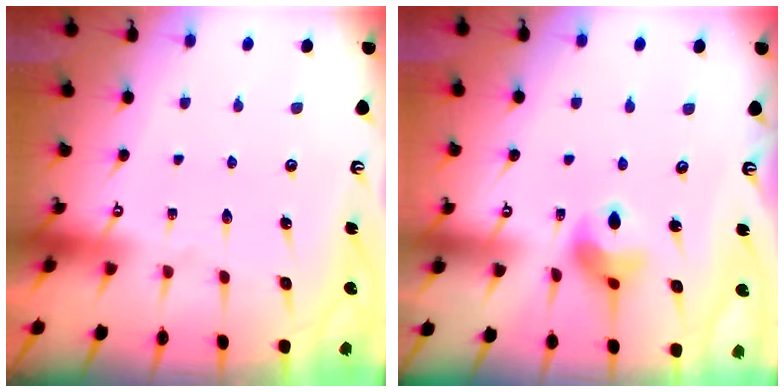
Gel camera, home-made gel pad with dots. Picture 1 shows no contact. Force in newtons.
{"total": 9.0, "press": 8.9, "slide": 1.0}